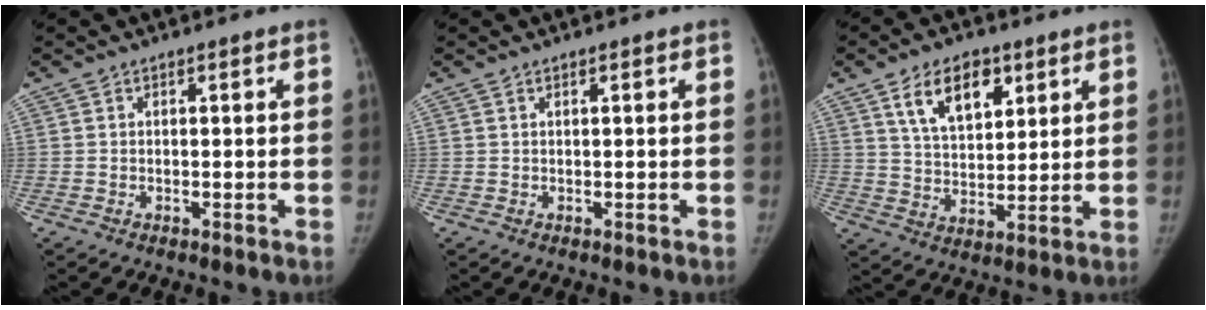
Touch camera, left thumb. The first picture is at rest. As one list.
[{"total": 0.0}, {"total": 11.2, "force": [5.7, 6.3, 7.2], "torque": [-0.095, -0.026, 0.105]}]